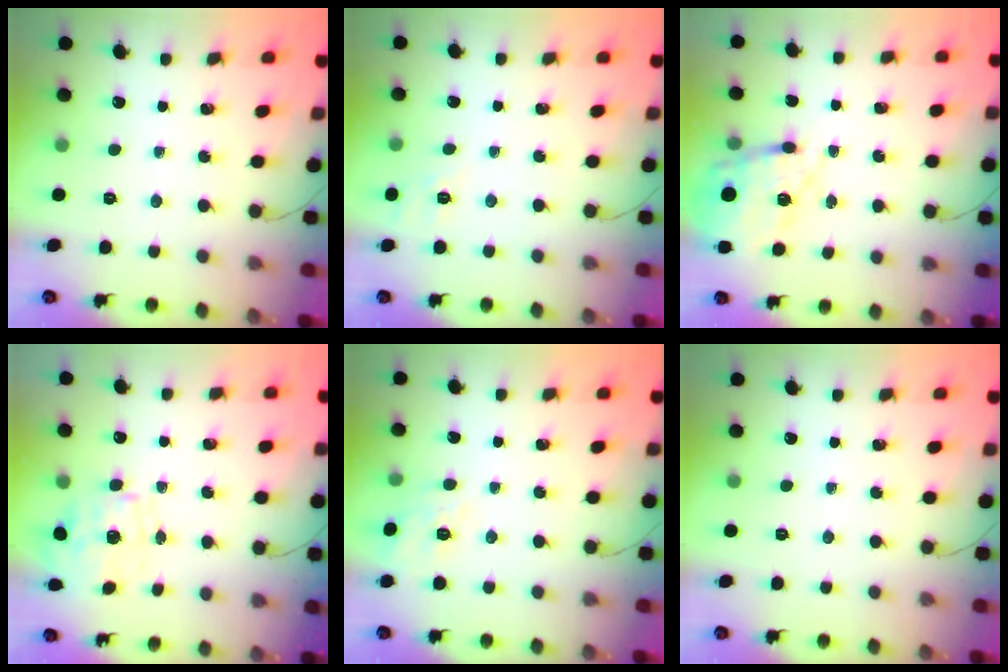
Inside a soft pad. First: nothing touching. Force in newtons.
{"total": 1.8, "press": 1.0, "slide": 1.5}
{"total": 15.3, "press": 14.8, "slide": 4.1}
{"total": 1.6, "press": 1.5, "slide": 0.6}
{"total": 8.5, "press": 8.4, "slide": 1.0}
{"total": 0.0}